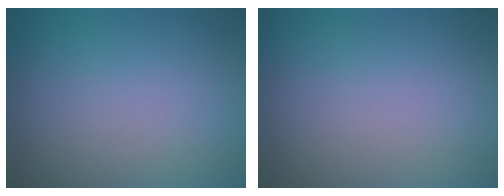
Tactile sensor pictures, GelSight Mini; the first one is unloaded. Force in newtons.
{"total": 0.0}